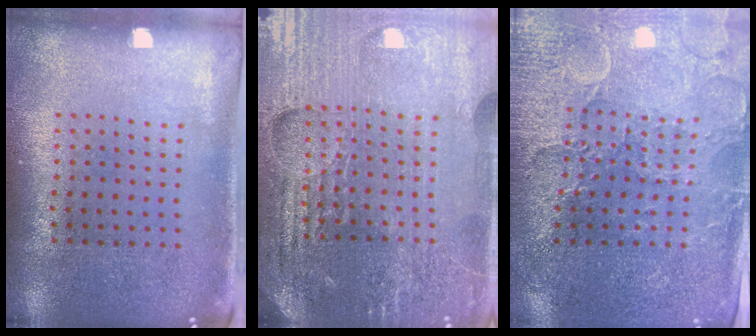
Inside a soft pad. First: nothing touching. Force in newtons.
{"total": 4.9, "press": 4.6, "slide": 1.8}
{"total": 3.3, "press": 3.2, "slide": 0.7}